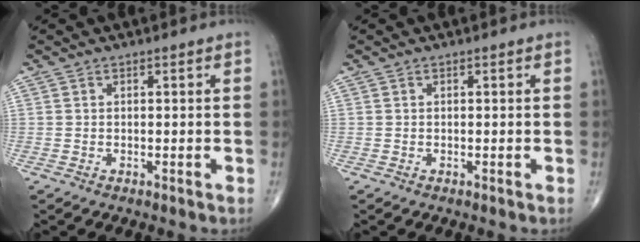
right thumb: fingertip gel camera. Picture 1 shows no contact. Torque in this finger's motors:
{"motor_torque": [-0.07, -0.08, 0.02, 0.06, 0.00]}